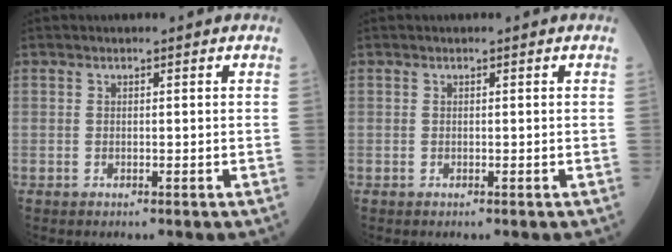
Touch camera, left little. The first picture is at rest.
{"total": 0.0}